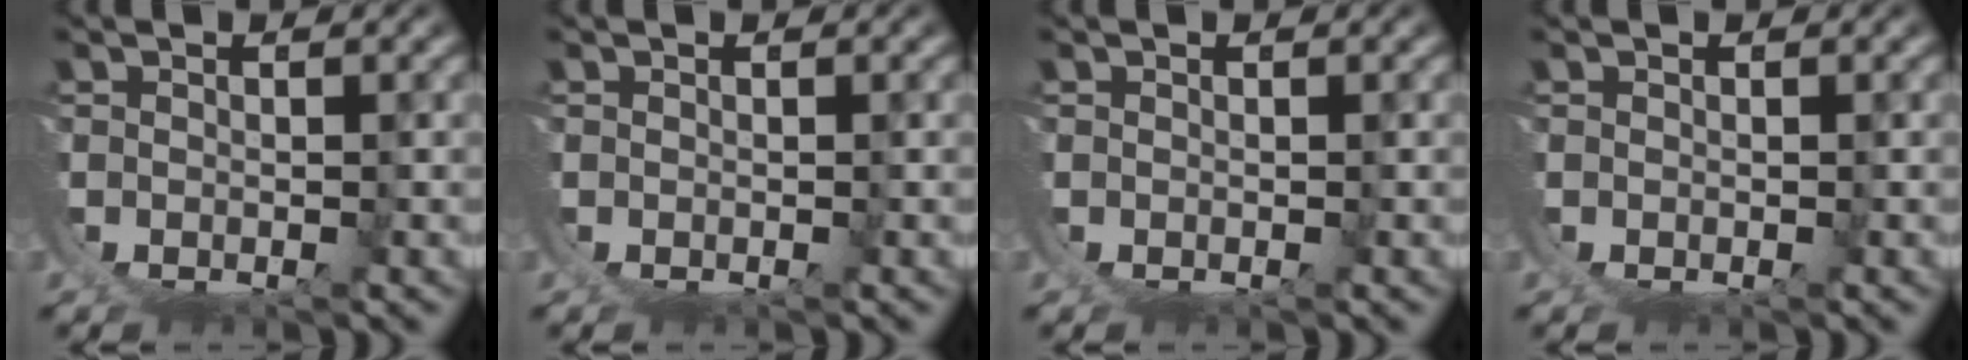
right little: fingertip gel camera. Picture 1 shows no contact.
{"total": 0.0}
{"total": 0.0}
{"total": 0.0}